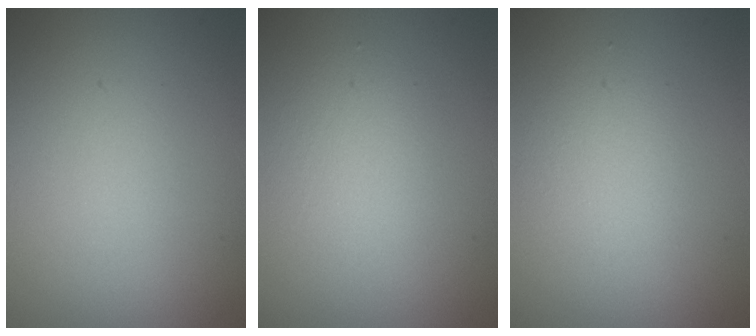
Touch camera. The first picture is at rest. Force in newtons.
{"total": 2.3, "press": 2.3, "slide": 0.1}
{"total": 2.1, "press": 2.1, "slide": 0.1}